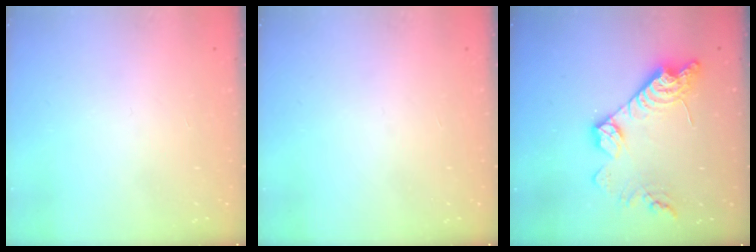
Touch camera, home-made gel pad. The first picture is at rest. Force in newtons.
{"total": 0.0}
{"total": 15.8, "press": 15.8, "slide": 1.2}